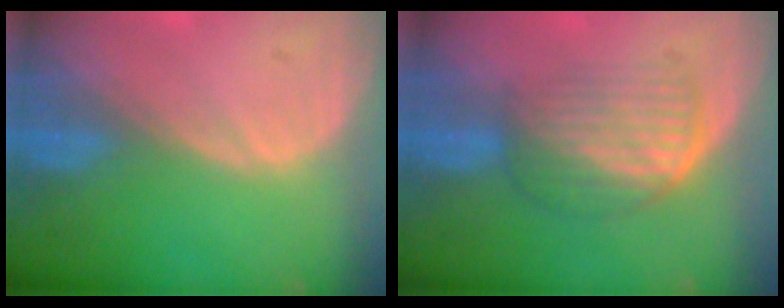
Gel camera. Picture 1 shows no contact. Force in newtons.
{"total": 6.7, "press": 5.8, "slide": 3.2}